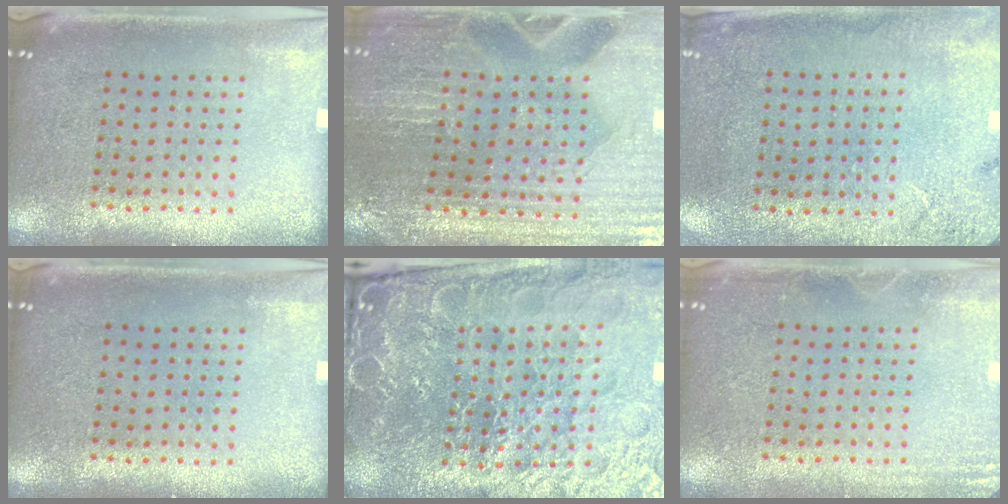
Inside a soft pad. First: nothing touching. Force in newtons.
{"total": 2.2, "press": 2.1, "slide": 0.2}
{"total": 2.7, "press": 2.2, "slide": 1.5}
{"total": 0.5, "press": 0.5, "slide": 0.2}
{"total": 5.6, "press": 5.2, "slide": 2.1}
{"total": 2.0, "press": 2.0, "slide": 0.4}